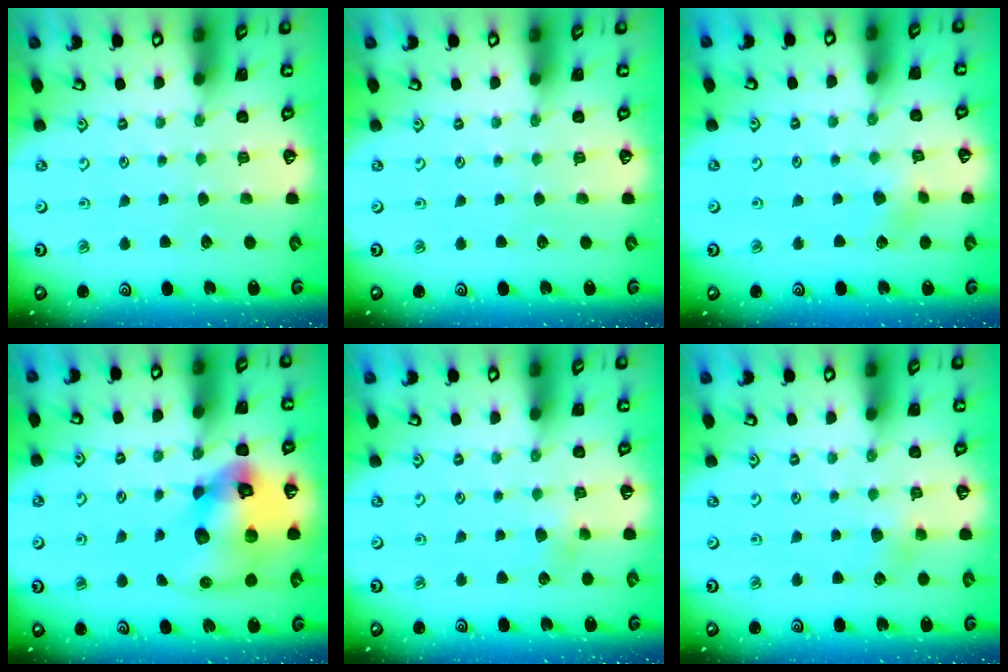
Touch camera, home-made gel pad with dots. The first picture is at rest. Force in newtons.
{"total": 0.0}
{"total": 3.1, "press": 3.0, "slide": 0.5}
{"total": 19.8, "press": 19.6, "slide": 2.8}
{"total": 2.4, "press": 2.4, "slide": 0.4}
{"total": 3.9, "press": 3.9, "slide": 0.4}